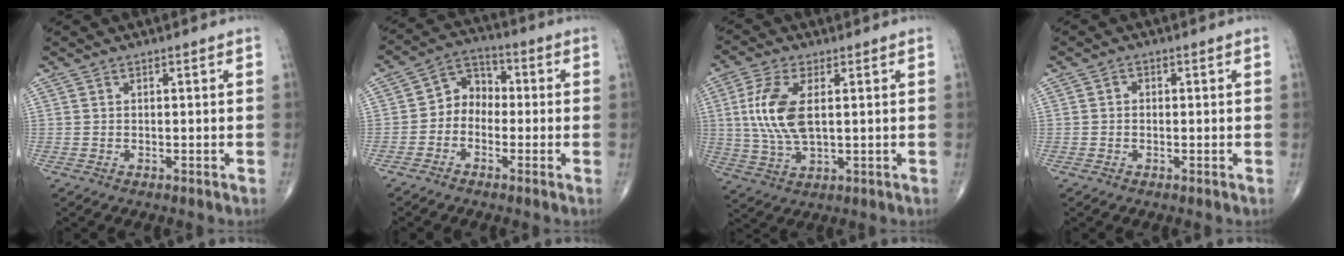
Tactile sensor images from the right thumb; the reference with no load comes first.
{"total": 4.8, "force": [-0.9, 3.8, 2.7], "torque": [-0.020, 0.023, -0.034]}
{"total": 10.7, "force": [1.7, 5.0, 9.3], "torque": [-0.209, -0.004, 0.038]}
{"total": 1.1, "force": [0.0, 0.9, 0.6], "torque": [-0.003, 0.005, -0.004]}